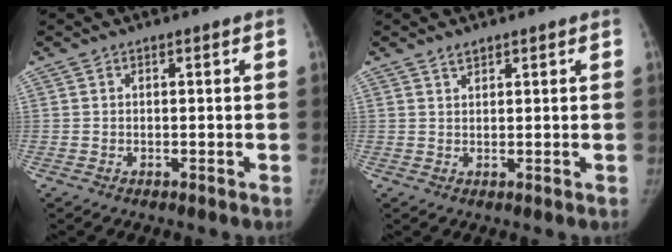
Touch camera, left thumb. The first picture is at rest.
{"total": 1.4, "force": [1.2, 0.6, 0.5], "torque": [-0.002, -0.007, 0.022]}